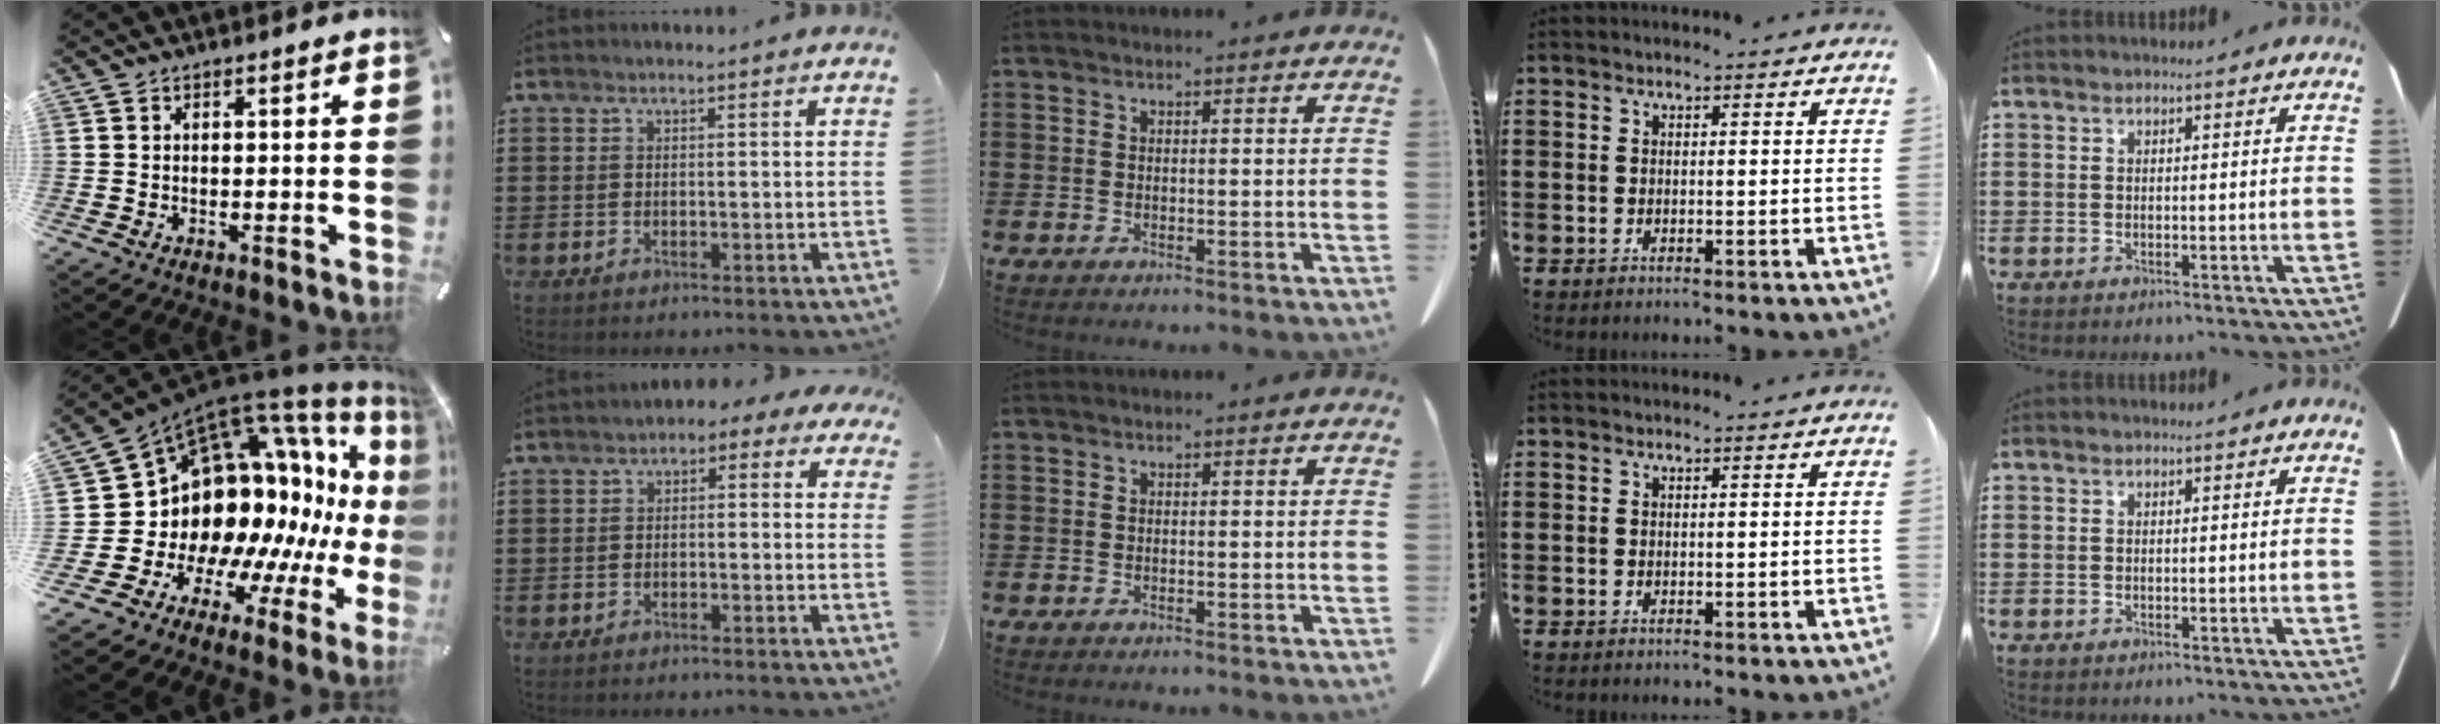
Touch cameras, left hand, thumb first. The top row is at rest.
{"thumb": {"total": 17.9, "force": [3.4, 14.4, 10.0], "torque": [-0.120, -0.115, 0.111]}, "index": {"total": 1.7, "force": [-1.4, 0.7, 0.6], "torque": [-0.015, 0.008, -0.032]}}